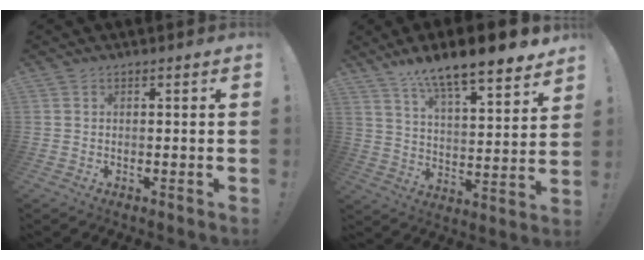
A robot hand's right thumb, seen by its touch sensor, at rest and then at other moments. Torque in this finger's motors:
{"motor_torque": [-0.71, 2.80, 1.57, 1.19, 0.41]}